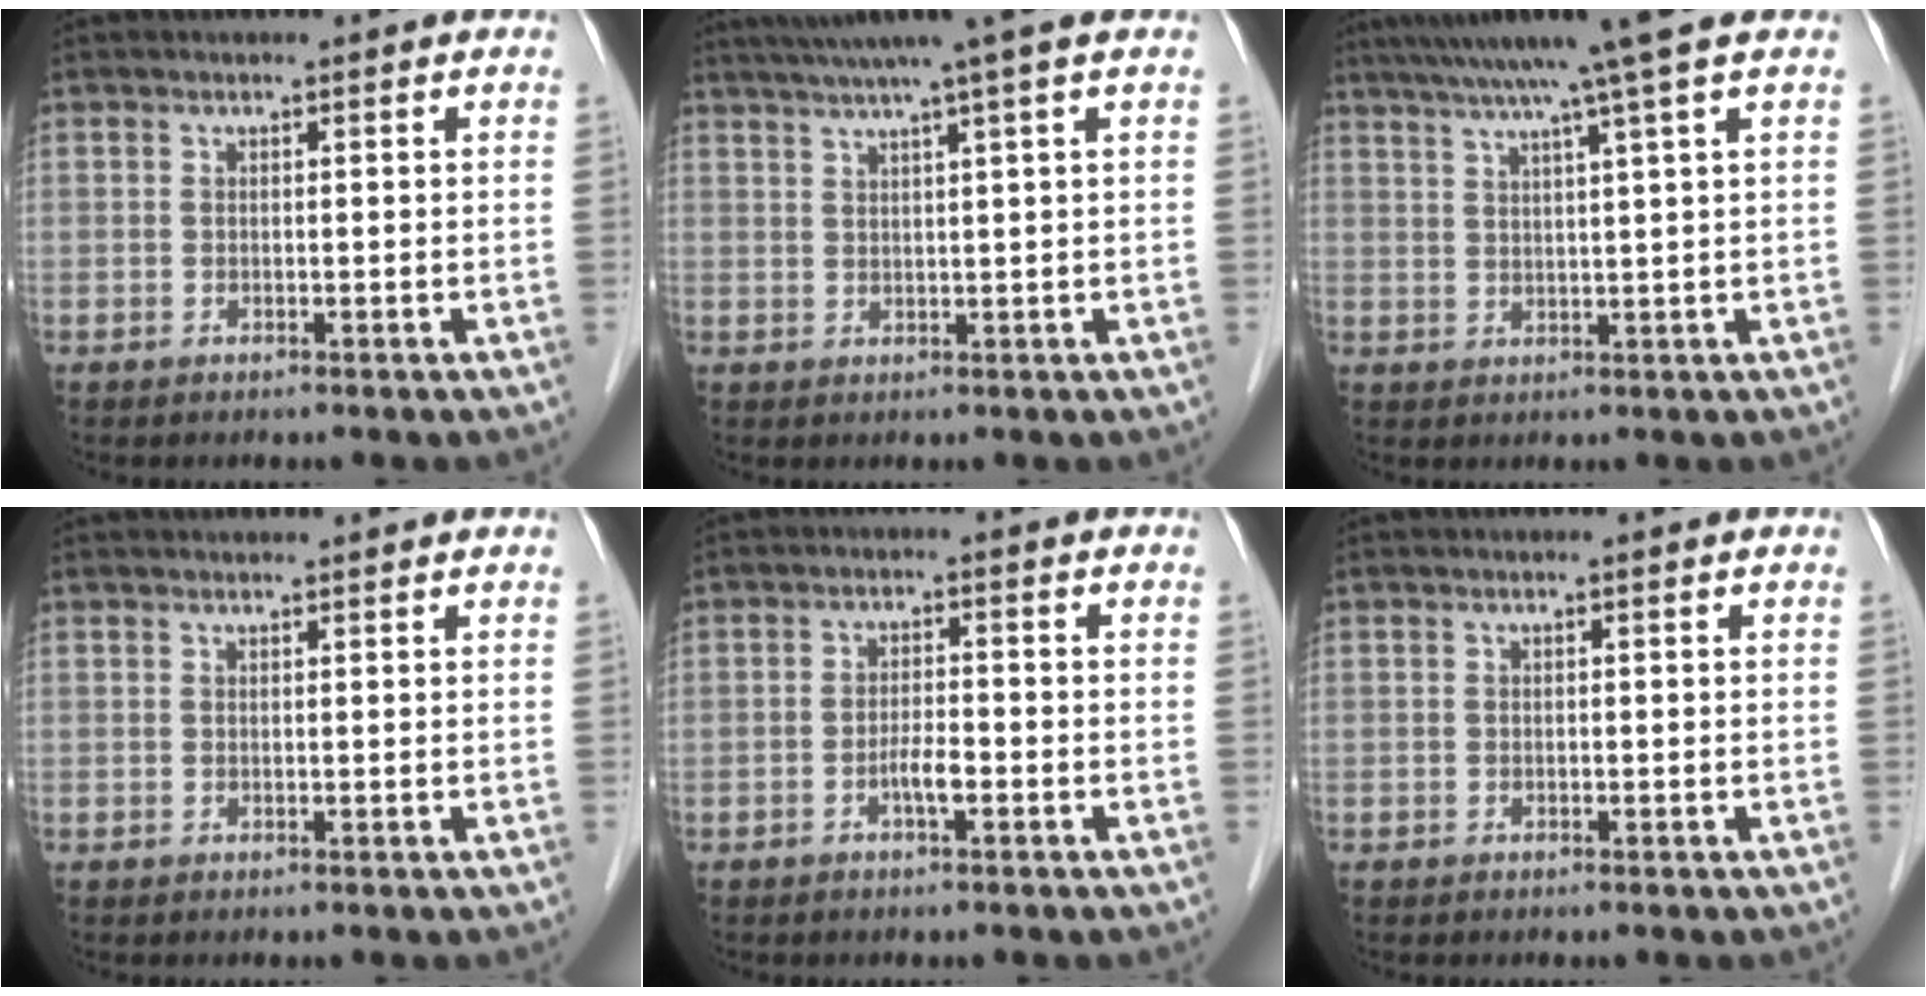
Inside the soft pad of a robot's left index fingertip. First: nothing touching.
{"total": 7.2, "force": [5.4, -1.8, 4.3], "torque": [-0.067, 0.019, 0.079]}
{"total": 9.4, "force": [6.9, -2.2, 6.0], "torque": [-0.096, 0.017, 0.098]}
{"total": 2.6, "force": [2.5, 0.1, 0.6], "torque": [-0.007, 0.025, 0.035]}
{"total": 2.8, "force": [-1.3, 0.4, 2.4], "torque": [-0.044, 0.002, -0.025]}
{"total": 0.0}